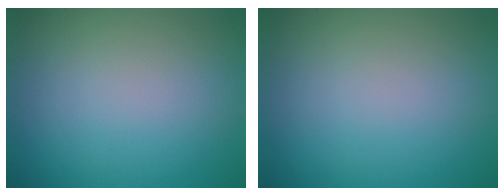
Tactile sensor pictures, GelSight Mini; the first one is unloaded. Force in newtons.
{"total": 0.0}